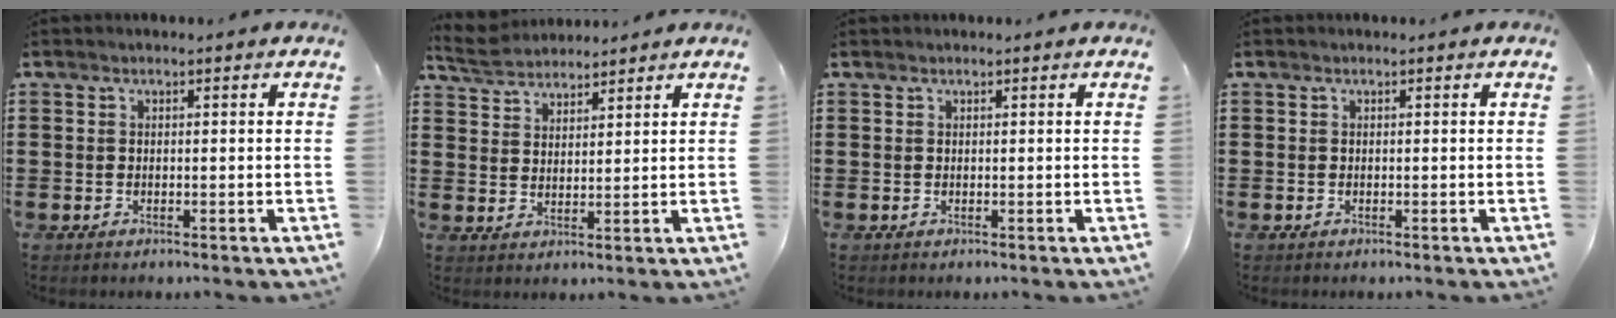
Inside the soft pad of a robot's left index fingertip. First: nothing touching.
{"total": 4.2, "force": [3.9, 1.3, 0.8], "torque": [-0.032, -0.005, 0.073]}
{"total": 0.0}
{"total": 0.0}